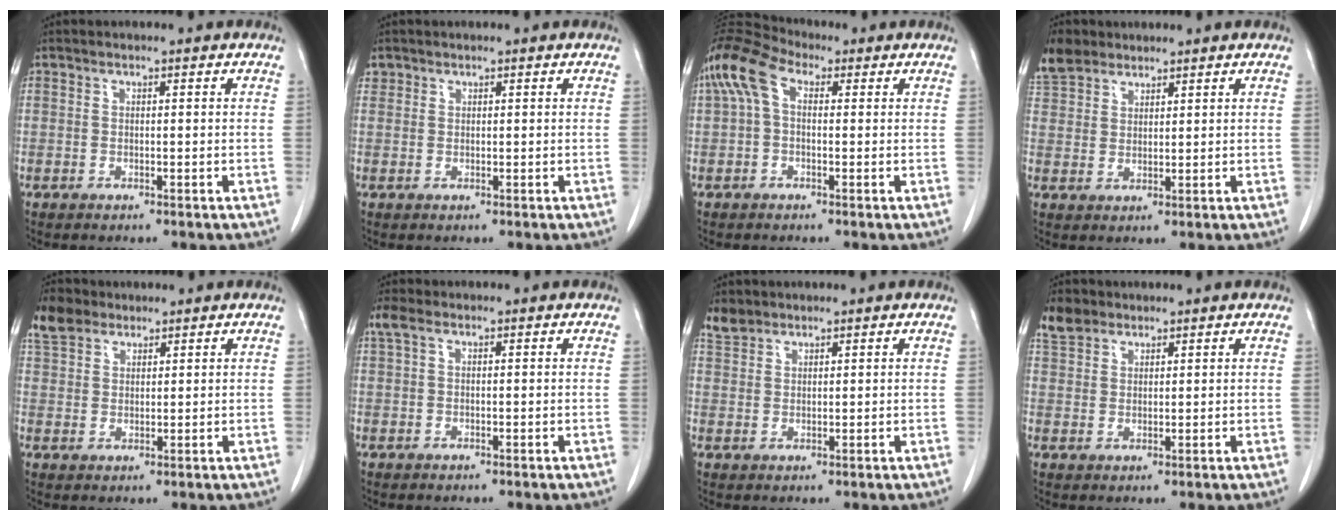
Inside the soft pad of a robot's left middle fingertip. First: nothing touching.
{"total": 1.0, "force": [0.6, 0.8, 0.0], "torque": [0.006, 0.007, 0.009]}
{"total": 6.7, "force": [1.6, 3.8, 5.3], "torque": [-0.124, 0.041, 0.025]}
{"total": 5.5, "force": [4.5, 2.8, 1.4], "torque": [-0.039, 0.017, 0.095]}
{"total": 5.3, "force": [4.0, 3.1, 1.8], "torque": [-0.047, 0.019, 0.085]}
{"total": 2.0, "force": [1.1, 1.0, 1.4], "torque": [-0.040, 0.028, 0.028]}
{"total": 2.7, "force": [2.4, 1.4, 0.2], "torque": [-0.009, 0.008, 0.049]}
{"total": 4.0, "force": [3.1, 2.4, 1.0], "torque": [-0.029, 0.013, 0.064]}